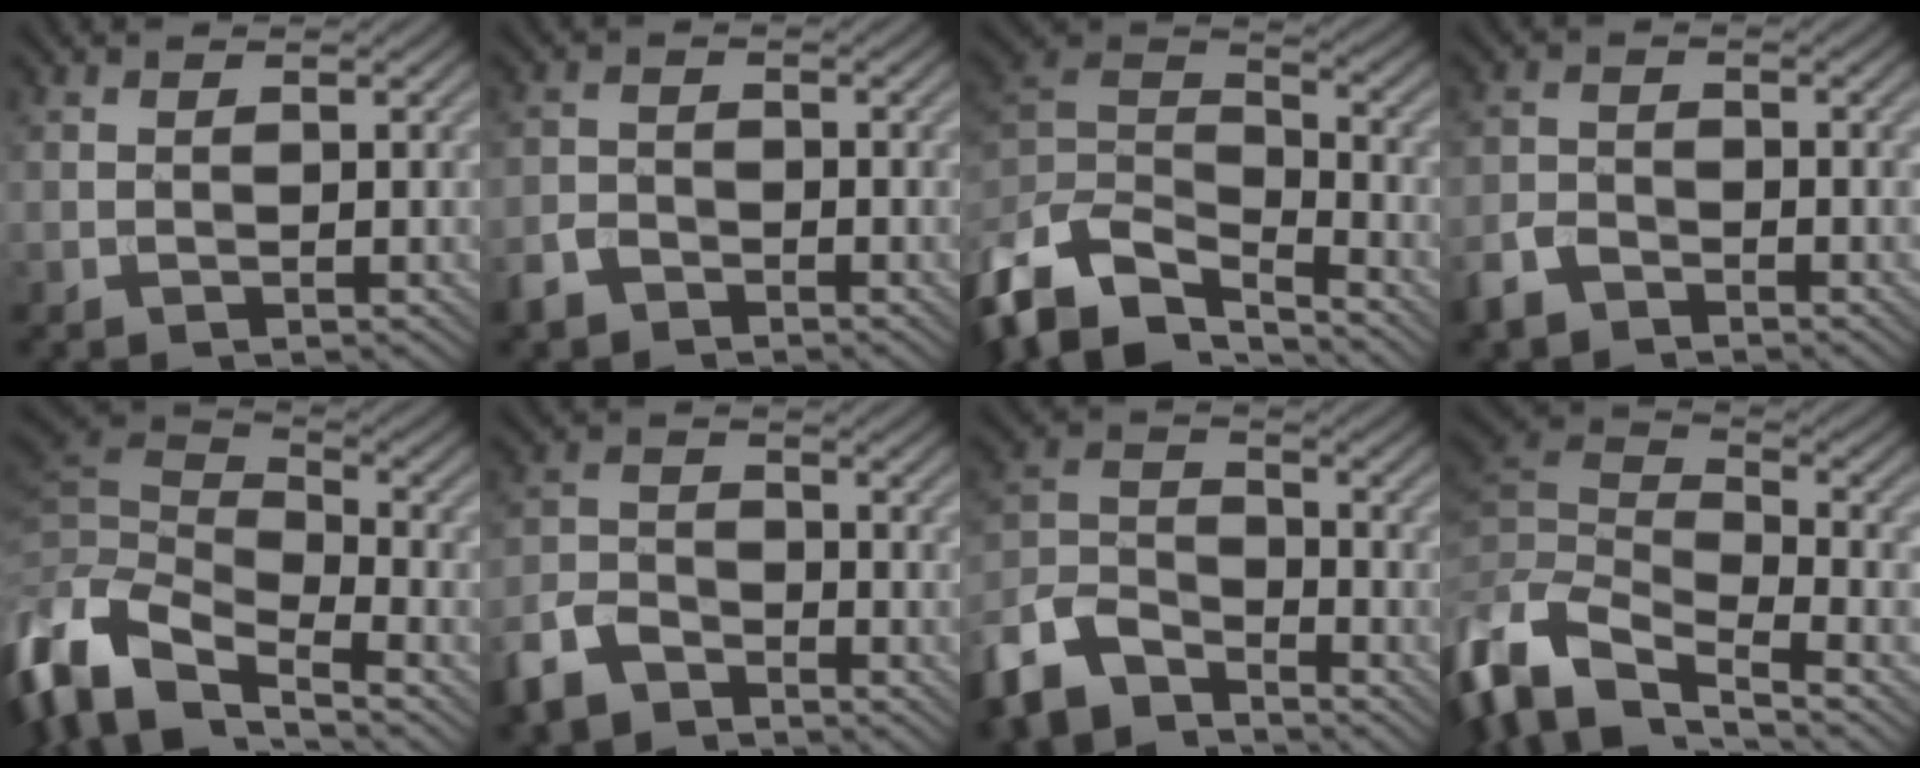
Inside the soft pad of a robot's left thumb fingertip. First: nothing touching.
{"total": 3.0, "force": [-2.3, 1.7, 0.9], "torque": [-0.021, -0.004, -0.058]}
{"total": 11.4, "force": [-7.5, 5.7, 6.4], "torque": [-0.156, -0.011, -0.140]}
{"total": 3.6, "force": [-2.8, 1.8, 1.3], "torque": [-0.029, -0.004, -0.069]}
{"total": 11.7, "force": [-6.4, 6.0, 7.8], "torque": [-0.191, -0.011, -0.124]}
{"total": 6.7, "force": [-5.2, 3.4, 2.6], "torque": [-0.061, -0.007, -0.120]}
{"total": 10.2, "force": [-8.1, 4.4, 4.2], "torque": [-0.100, -0.005, -0.180]}
{"total": 10.9, "force": [-5.8, 5.1, 7.7], "torque": [-0.181, -0.011, -0.118]}